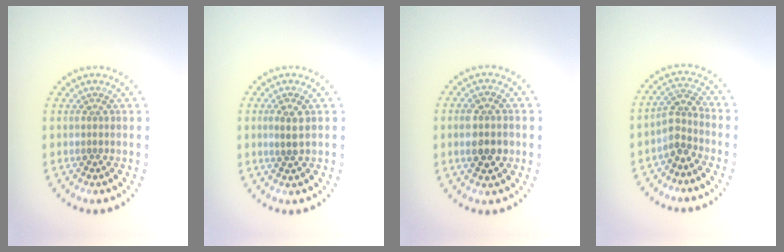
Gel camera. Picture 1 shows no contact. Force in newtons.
{"total": 1.8, "press": 1.7, "slide": 0.6}
{"total": 3.9, "press": 3.9, "slide": 0.2}
{"total": 2.5, "press": 1.9, "slide": 1.7}